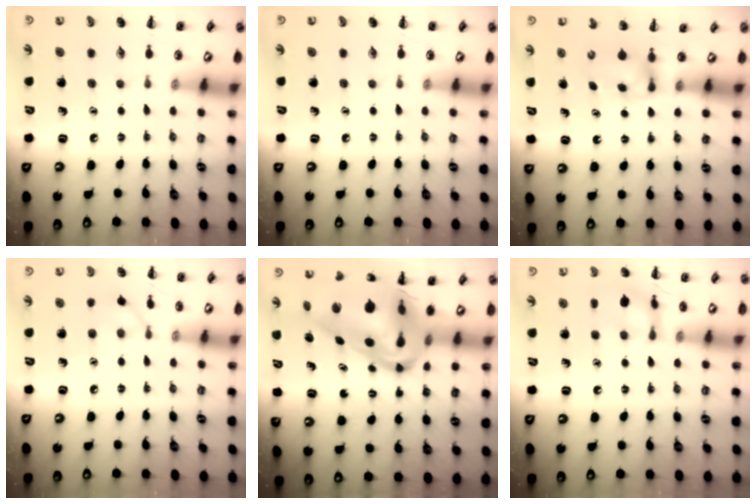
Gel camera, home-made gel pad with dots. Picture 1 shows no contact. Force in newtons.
{"total": 0.0}
{"total": 3.3, "press": 3.0, "slide": 1.2}
{"total": 5.3, "press": 5.1, "slide": 1.7}
{"total": 16.9, "press": 16.1, "slide": 5.3}
{"total": 10.3, "press": 10.3, "slide": 0.4}